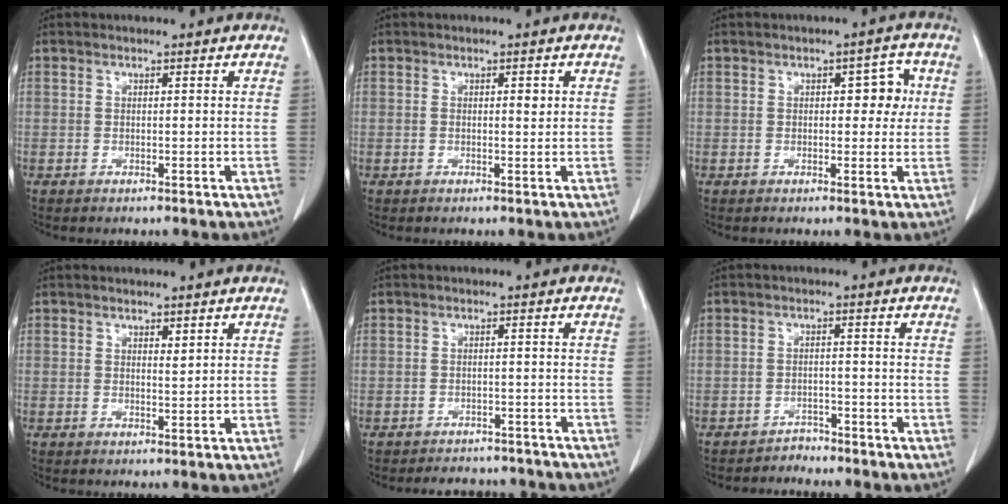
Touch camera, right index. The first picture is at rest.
{"total": 1.1, "force": [0.3, 0.5, 1.0], "torque": [-0.016, 0.002, 0.007]}
{"total": 4.1, "force": [0.8, 2.1, 3.4], "torque": [-0.037, 0.016, 0.009]}
{"total": 0.9, "force": [0.6, 0.2, 0.6], "torque": [-0.013, -0.007, 0.011]}
{"total": 6.2, "force": [-5.8, 2.2, 0.5], "torque": [0.000, 0.005, -0.069]}
{"total": 2.7, "force": [-2.6, 0.6, -0.5], "torque": [0.010, -0.005, -0.040]}